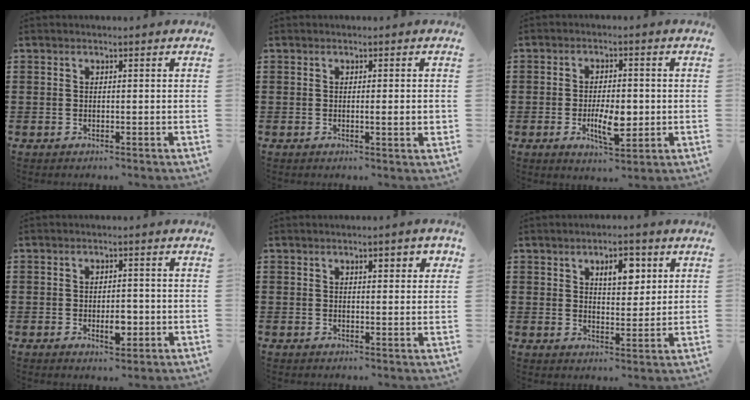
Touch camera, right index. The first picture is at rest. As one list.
[{"total": 2.0, "force": [-0.2, 0.1, 2.0], "torque": [-0.034, -0.006, -0.004]}, {"total": 6.4, "force": [-1.2, 2.8, 5.6], "torque": [-0.102, -0.002, -0.024]}, {"total": 4.1, "force": [-1.0, 1.9, 3.5], "torque": [-0.052, 0.001, -0.019]}, {"total": 2.3, "force": [0.9, 0.7, 2.0], "torque": [-0.026, -0.001, 0.009]}, {"total": 5.6, "force": [2.7, 2.7, 4.1], "torque": [-0.058, 0.000, 0.038]}]